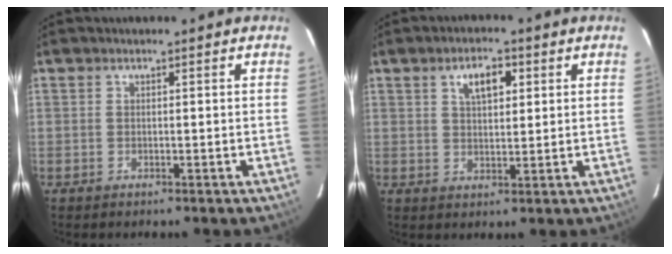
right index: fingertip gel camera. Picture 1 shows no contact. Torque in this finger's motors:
{"motor_torque": [0.15, 0.07, 0.16, 0.06]}